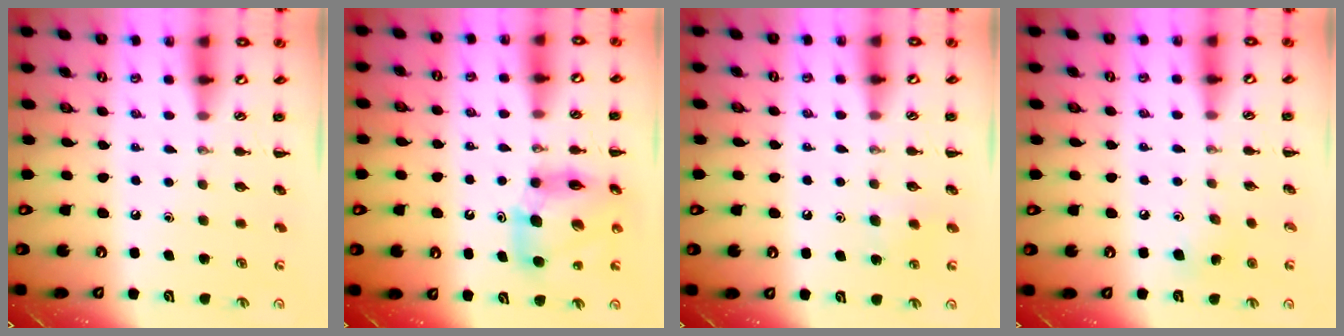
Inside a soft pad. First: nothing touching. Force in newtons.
{"total": 11.6, "press": 11.1, "slide": 3.3}
{"total": 6.2, "press": 6.0, "slide": 1.6}
{"total": 2.9, "press": 2.8, "slide": 0.8}